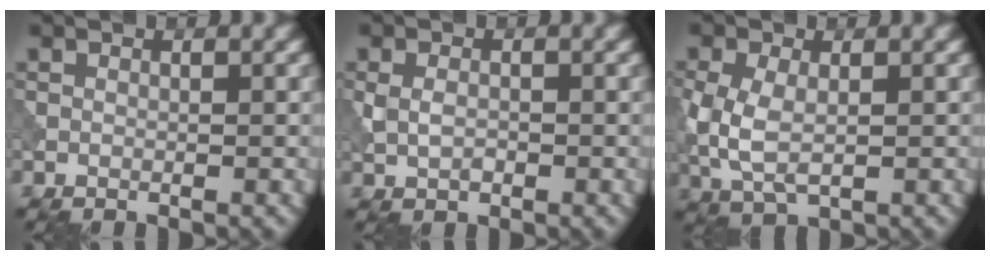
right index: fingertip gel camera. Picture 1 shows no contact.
{"total": 2.0, "force": [-0.1, 1.3, 1.5], "torque": [-0.036, 0.000, -0.002]}
{"total": 4.8, "force": [-0.5, 2.9, 3.8], "torque": [-0.103, -0.007, -0.008]}